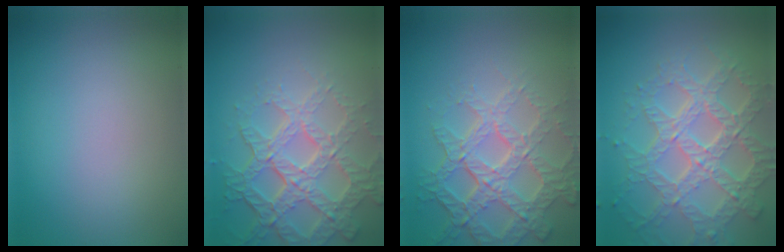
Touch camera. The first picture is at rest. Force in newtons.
{"total": 7.3, "press": 5.2, "slide": 5.2}
{"total": 6.8, "press": 5.1, "slide": 4.5}
{"total": 7.8, "press": 5.6, "slide": 5.5}